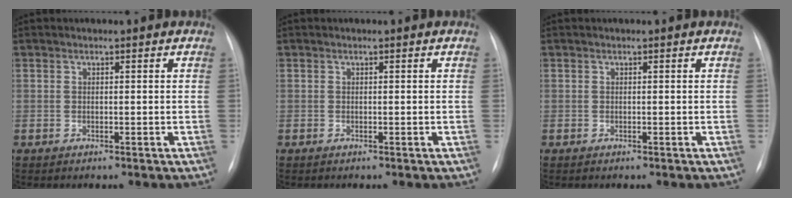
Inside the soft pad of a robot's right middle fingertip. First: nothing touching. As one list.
[{"total": 0.0}, {"total": 0.0}]